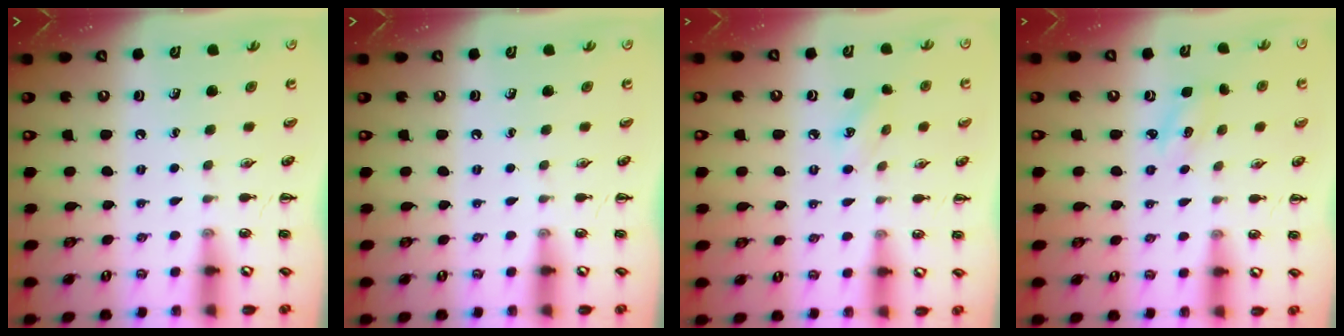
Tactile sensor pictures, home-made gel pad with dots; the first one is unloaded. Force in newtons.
{"total": 0.0}
{"total": 4.9, "press": 4.7, "slide": 1.3}
{"total": 3.0, "press": 2.9, "slide": 0.9}